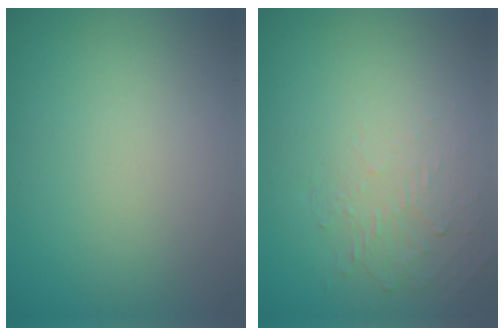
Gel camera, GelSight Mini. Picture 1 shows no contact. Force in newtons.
{"total": 1.9, "press": 0.5, "slide": 1.9}